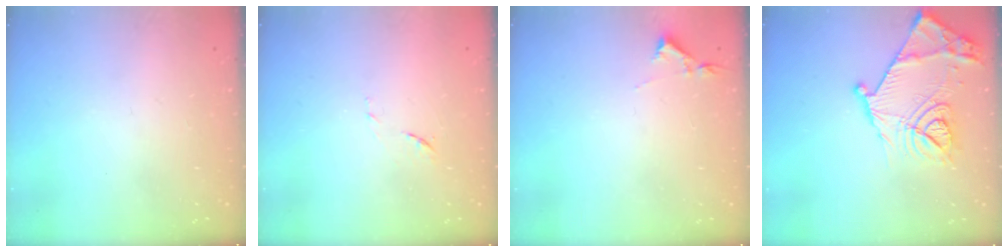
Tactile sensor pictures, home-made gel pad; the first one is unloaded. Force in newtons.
{"total": 7.8, "press": 7.7, "slide": 0.6}
{"total": 2.9, "press": 2.9, "slide": 0.5}
{"total": 19.0, "press": 19.0, "slide": 0.7}